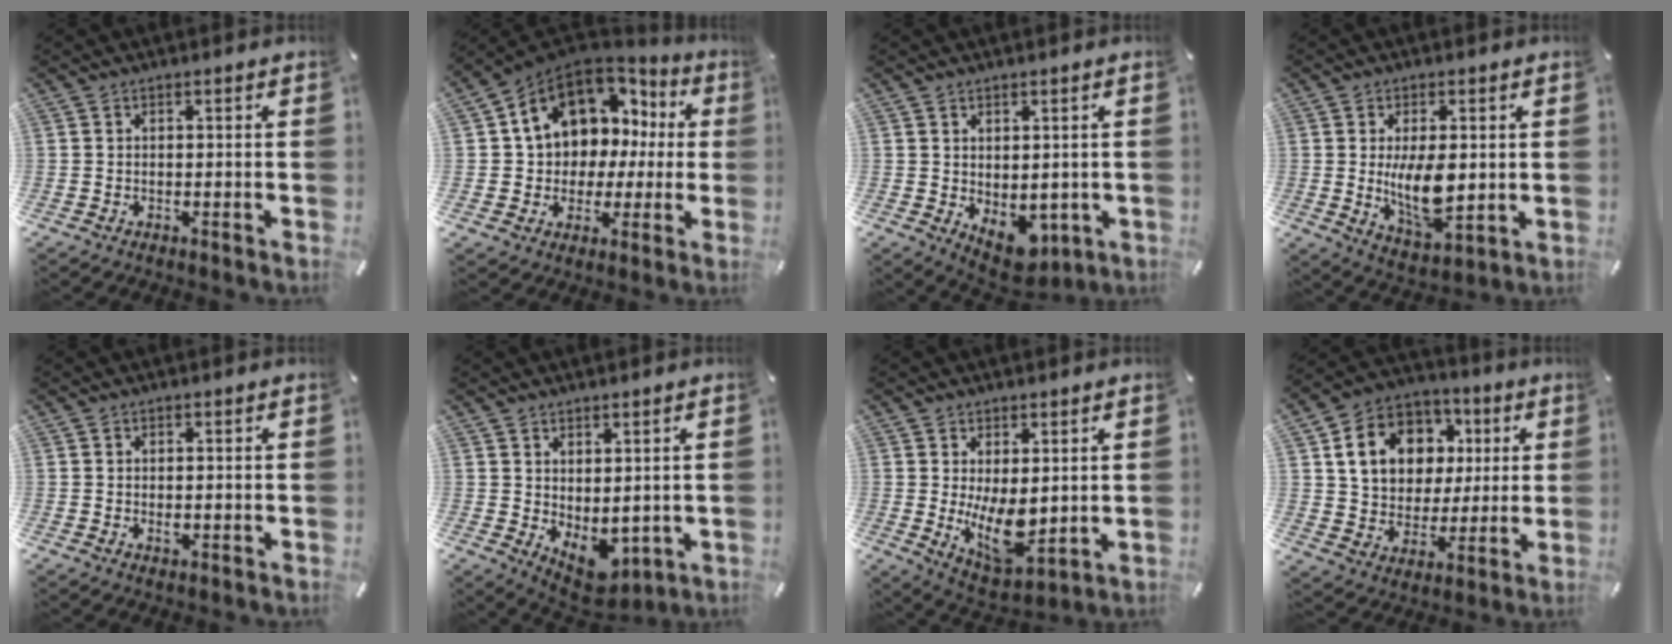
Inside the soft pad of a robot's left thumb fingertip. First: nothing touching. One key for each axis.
{"total": 13.2, "fx": 5.0, "fy": 10.7, "fz": 6.0, "tx": -0.108, "ty": -0.036, "tz": 0.097}
{"total": 6.4, "fx": -1.6, "fy": 4.6, "fz": 4.1, "tx": -0.029, "ty": 0.007, "tz": -0.023}
{"total": 11.2, "fx": 0.6, "fy": 5.7, "fz": 9.6, "tx": -0.169, "ty": -0.027, "tz": 0.005}
{"total": 1.2, "fx": 0.0, "fy": 0.9, "fz": 0.7, "tx": -0.006, "ty": -0.001, "tz": -0.002}
{"total": 4.9, "fx": 0.2, "fy": 4.0, "fz": 2.8, "tx": -0.031, "ty": -0.011, "tz": 0.008}
{"total": 11.4, "fx": 0.4, "fy": 6.6, "fz": 9.3, "tx": -0.140, "ty": -0.020, "tz": 0.019}
{"total": 14.9, "fx": 3.9, "fy": 12.6, "fz": 6.8, "tx": -0.111, "ty": 0.005, "tz": 0.079}